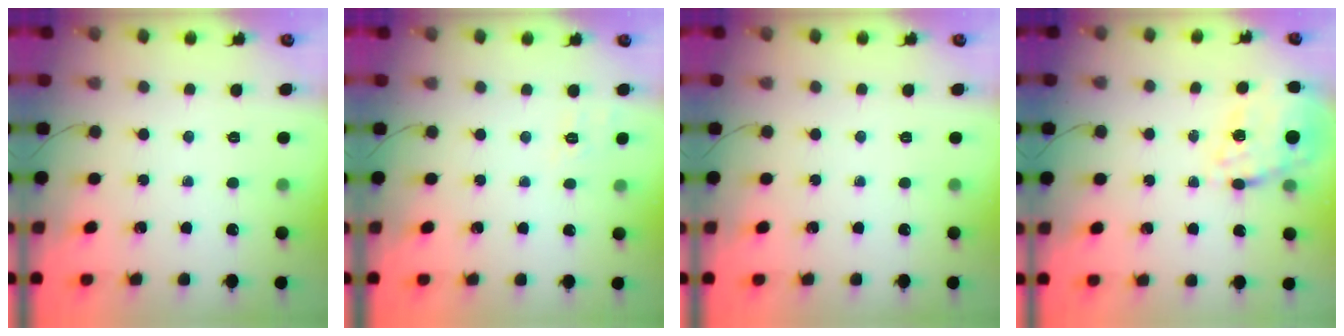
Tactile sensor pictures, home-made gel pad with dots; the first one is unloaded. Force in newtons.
{"total": 6.4, "press": 6.1, "slide": 2.1}
{"total": 0.0}
{"total": 16.3, "press": 16.1, "slide": 2.9}